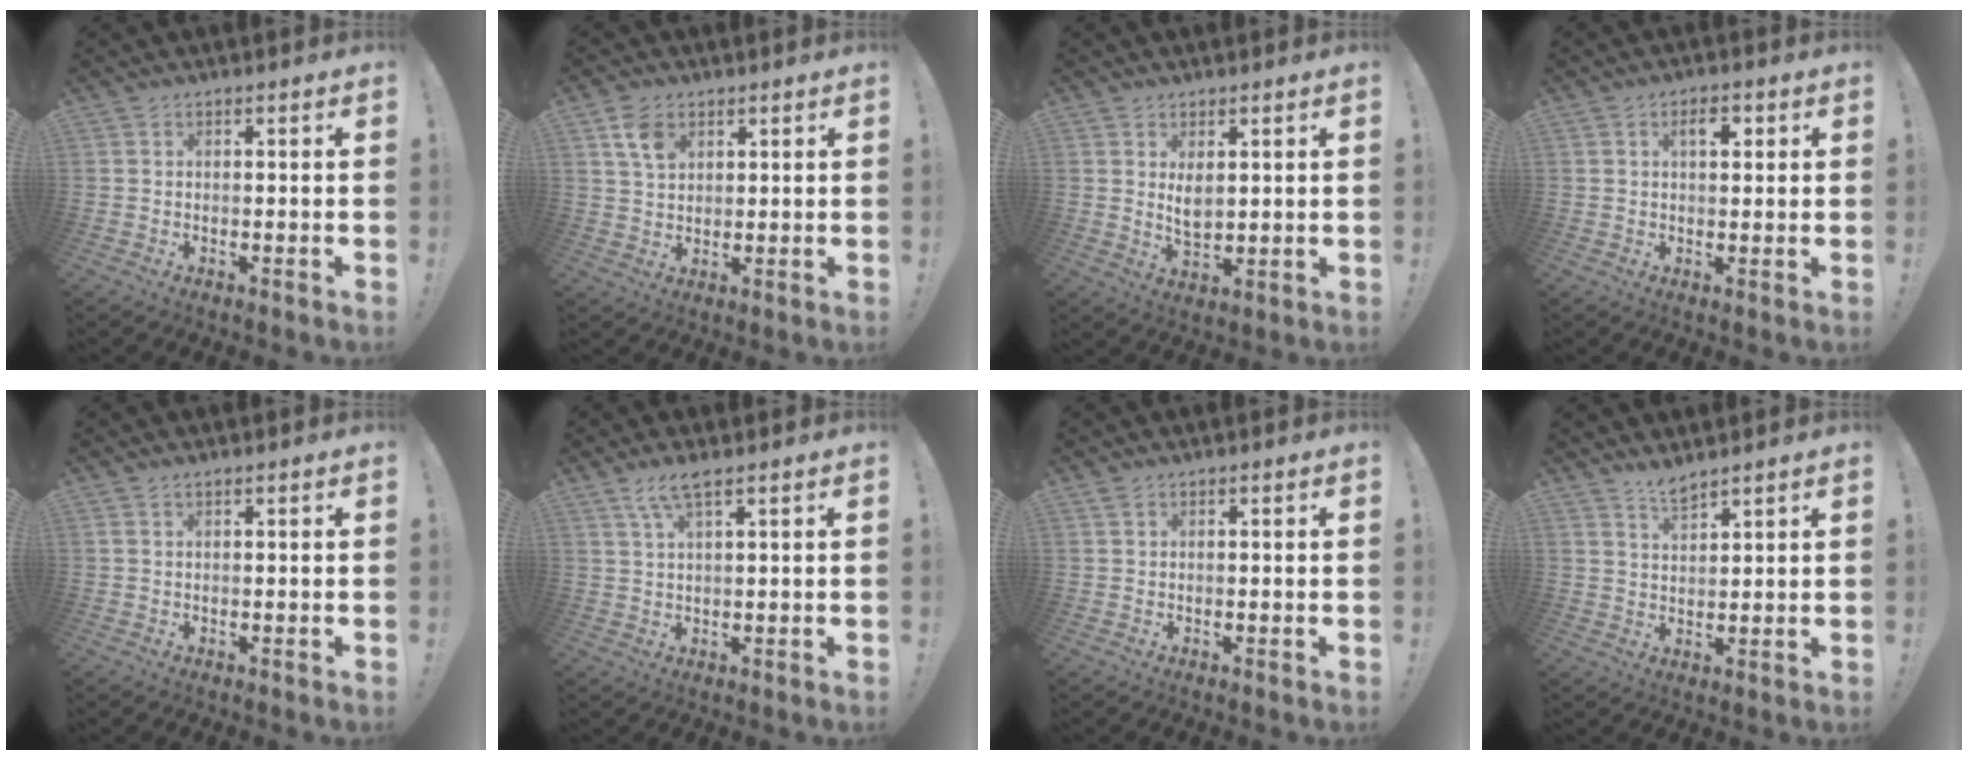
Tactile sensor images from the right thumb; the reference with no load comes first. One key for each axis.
{"total": 6.7, "fx": 3.3, "fy": 4.5, "fz": 3.8, "tx": -0.062, "ty": -0.008, "tz": 0.065}
{"total": 4.7, "fx": 2.0, "fy": 2.5, "fz": 3.5, "tx": -0.042, "ty": -0.018, "tz": 0.034}
{"total": 4.4, "fx": 1.4, "fy": 1.9, "fz": 3.6, "tx": -0.043, "ty": -0.002, "tz": 0.016}
{"total": 0.7, "fx": 0.4, "fy": 0.2, "fz": 0.6, "tx": -0.019, "ty": 0.003, "tz": 0.009}
{"total": 4.8, "fx": 3.1, "fy": 0.7, "fz": 3.7, "tx": -0.075, "ty": -0.007, "tz": 0.054}
{"total": 0.8, "fx": 0.6, "fy": 0.1, "fz": 0.6, "tx": -0.003, "ty": -0.003, "tz": 0.010}
{"total": 4.3, "fx": 3.9, "fy": 0.9, "fz": 1.6, "tx": -0.027, "ty": -0.027, "tz": 0.070}